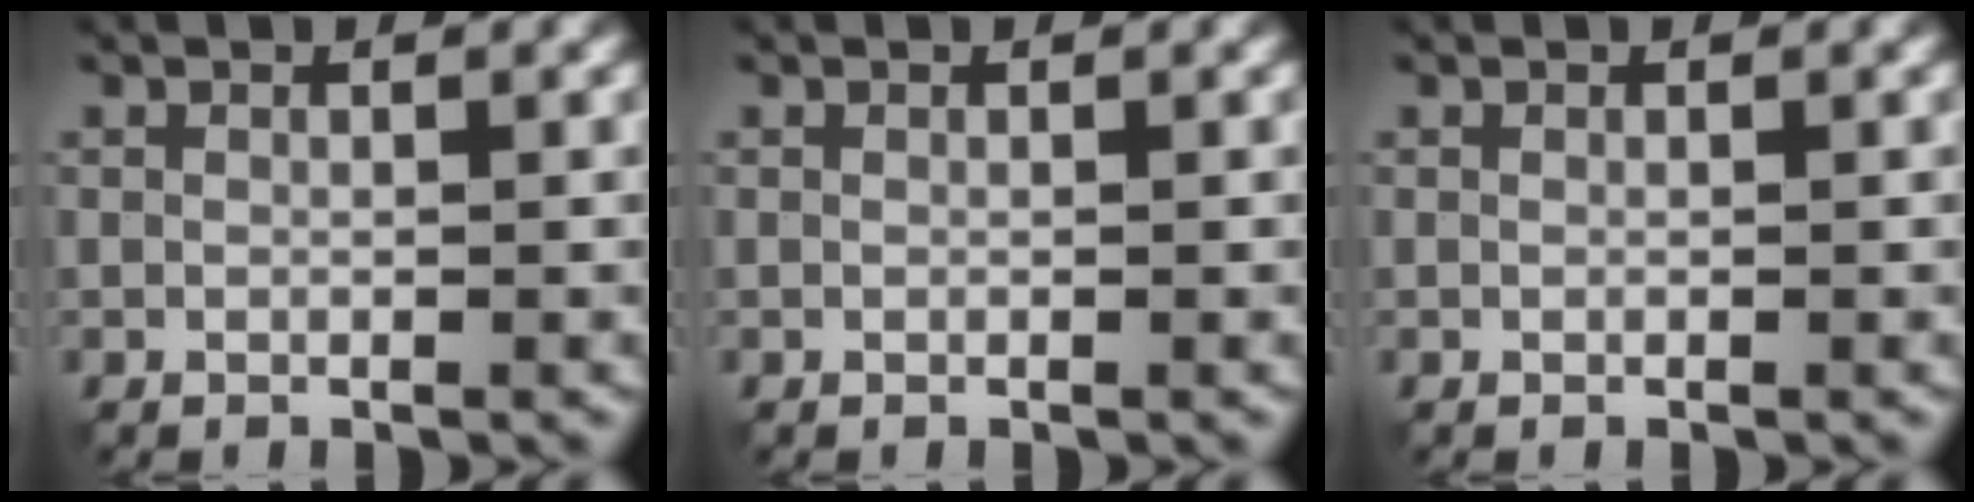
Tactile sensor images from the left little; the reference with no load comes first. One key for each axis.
{"total": 0.0}
{"total": 0.0}